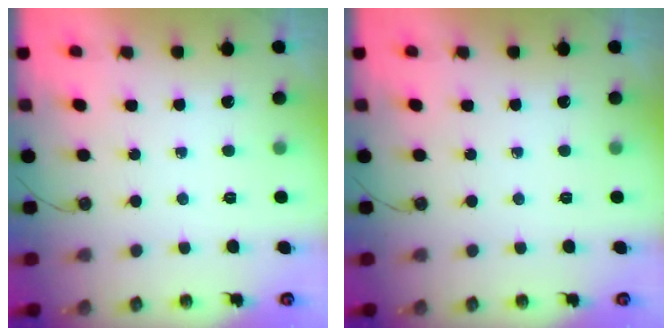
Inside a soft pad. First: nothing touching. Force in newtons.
{"total": 0.0}